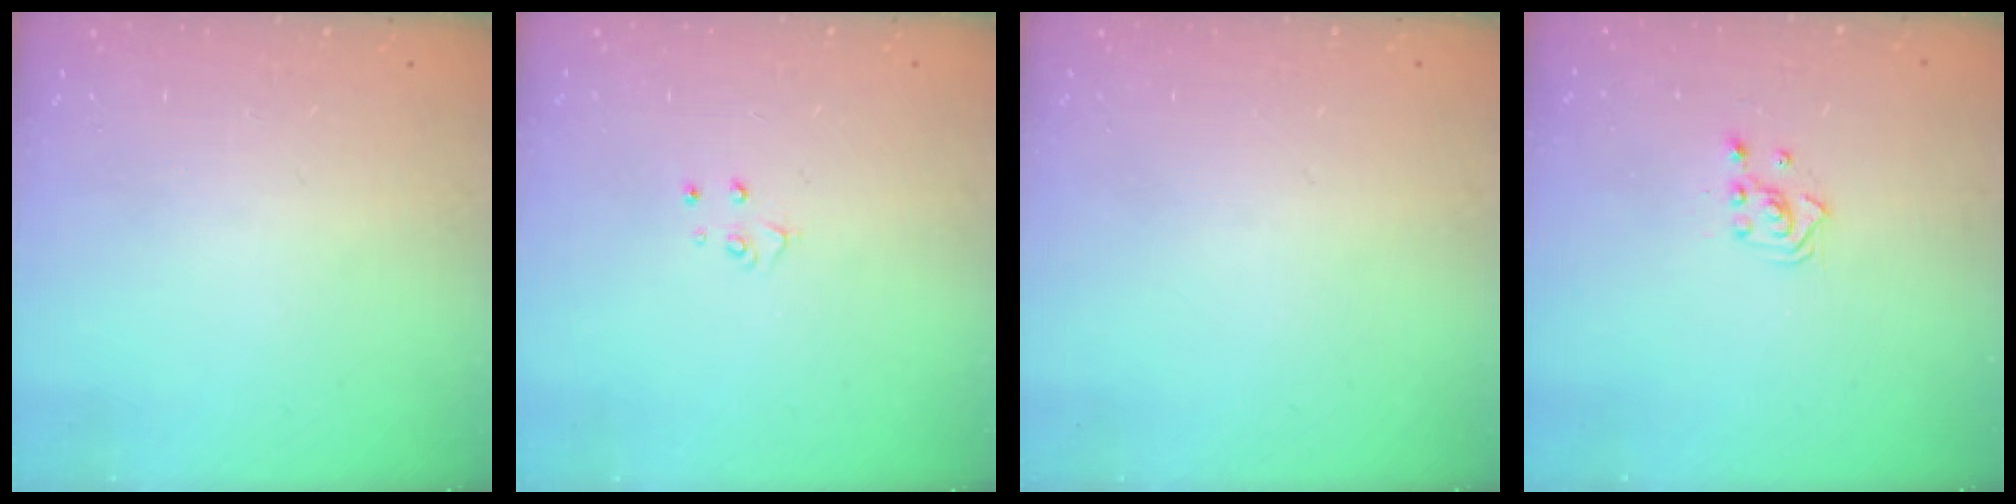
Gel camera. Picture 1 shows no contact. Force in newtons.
{"total": 3.2, "press": 3.2, "slide": 0.3}
{"total": 0.0}
{"total": 2.5, "press": 2.5, "slide": 0.3}